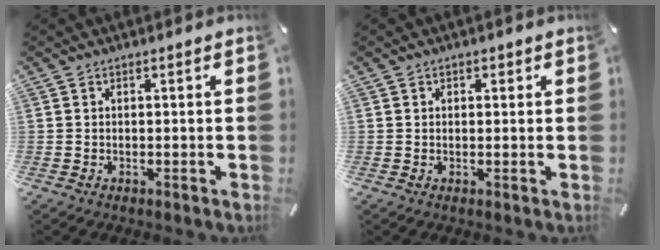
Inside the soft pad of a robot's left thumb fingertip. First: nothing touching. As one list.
[{"total": 0.9, "force": [0.3, 0.9, 0.2], "torque": [0.003, 0.001, 0.002]}]